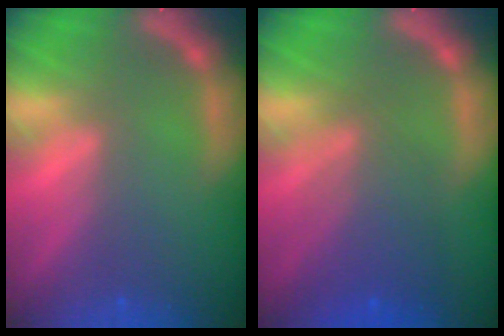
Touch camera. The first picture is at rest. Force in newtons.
{"total": 5.6}